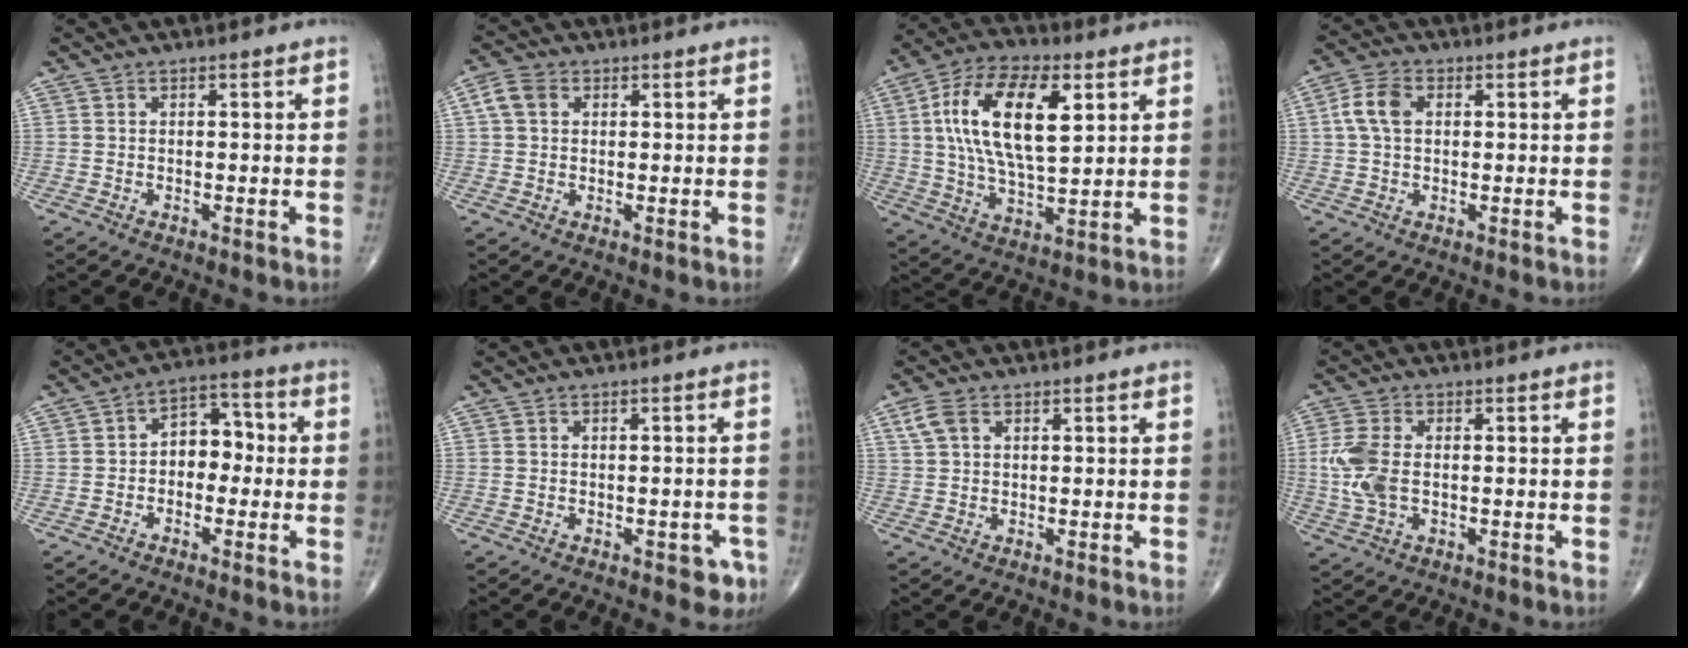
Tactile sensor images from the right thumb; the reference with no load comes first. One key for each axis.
{"total": 4.3, "fx": 1.2, "fy": 3.2, "fz": 2.6, "tx": -0.050, "ty": 0.011, "tz": 0.020}
{"total": 18.0, "fx": 5.0, "fy": 8.1, "fz": 15.3, "tx": -0.276, "ty": -0.002, "tz": 0.087}
{"total": 5.8, "fx": 1.1, "fy": 3.8, "fz": 4.3, "tx": -0.092, "ty": 0.013, "tz": 0.016}
{"total": 7.1, "fx": -0.7, "fy": 5.1, "fz": 4.9, "tx": -0.042, "ty": 0.032, "tz": -0.027}
{"total": 3.5, "fx": -1.6, "fy": 2.0, "fz": 2.3, "tx": -0.006, "ty": 0.009, "tz": -0.017}
{"total": 3.5, "fx": 1.6, "fy": 2.2, "fz": 2.3, "tx": -0.055, "ty": 0.009, "tz": 0.036}
{"total": 7.6, "fx": -0.2, "fy": 4.4, "fz": 6.1, "tx": -0.155, "ty": 0.001, "tz": -0.005}